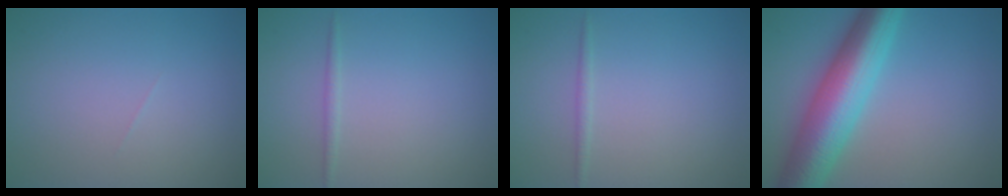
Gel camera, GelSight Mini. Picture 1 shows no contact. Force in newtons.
{"total": 0.7, "press": 0.7, "slide": 0.0}
{"total": 0.7, "press": 0.7, "slide": 0.0}
{"total": 9.6, "press": 9.6, "slide": 0.1}